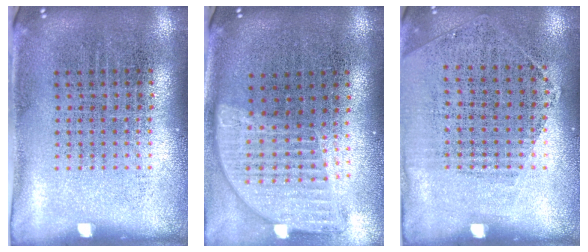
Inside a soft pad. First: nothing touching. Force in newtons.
{"total": 1.5, "press": 1.3, "slide": 0.7}
{"total": 1.2, "press": 1.0, "slide": 0.7}